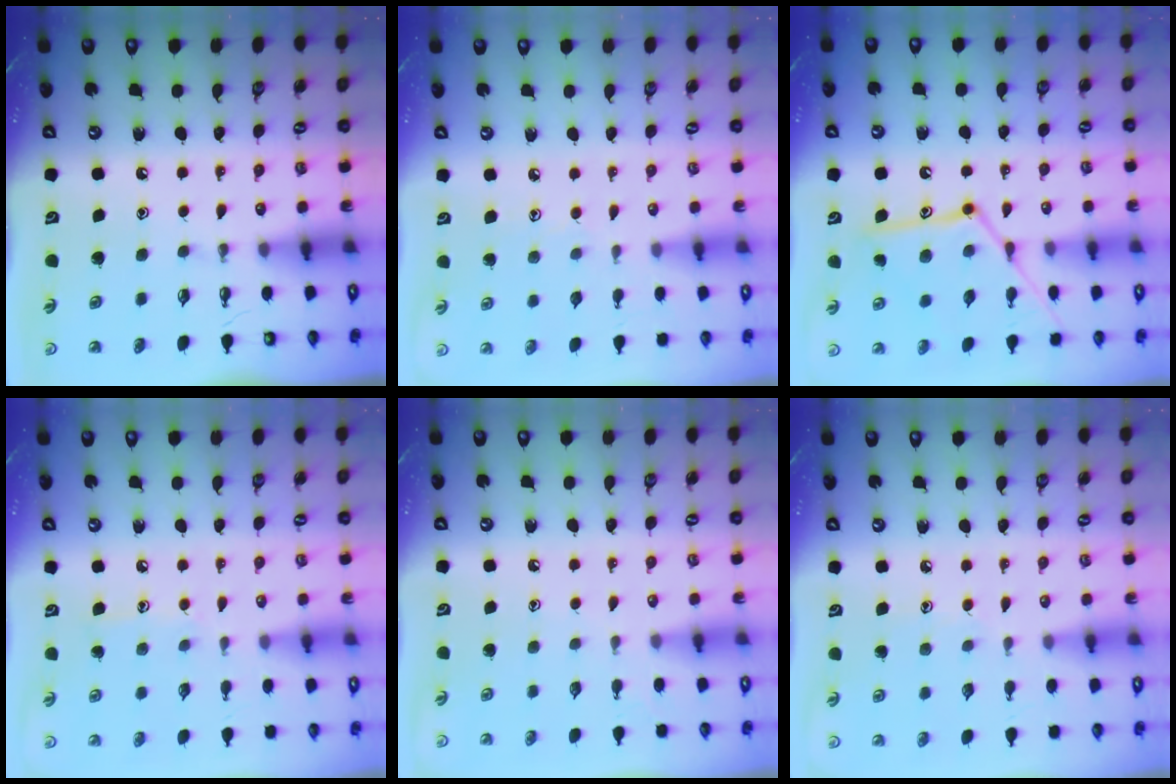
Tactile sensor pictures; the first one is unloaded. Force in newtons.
{"total": 3.6, "press": 3.6, "slide": 0.4}
{"total": 14.5, "press": 14.4, "slide": 1.0}
{"total": 6.4, "press": 6.4, "slide": 0.6}
{"total": 2.5, "press": 2.5, "slide": 0.3}
{"total": 4.8, "press": 4.8, "slide": 0.6}